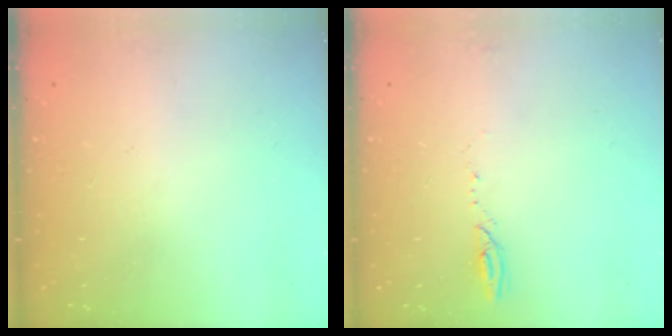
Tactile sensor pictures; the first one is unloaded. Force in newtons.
{"total": 3.3, "press": 3.3, "slide": 0.4}